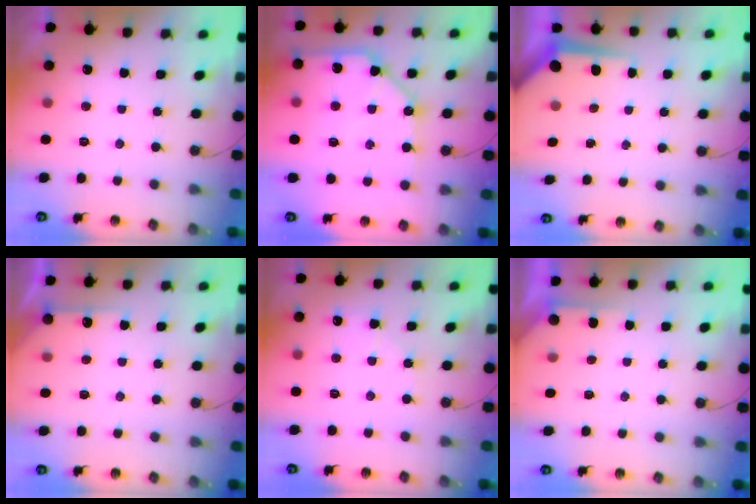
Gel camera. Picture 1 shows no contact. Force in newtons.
{"total": 13.7, "press": 13.6, "slide": 1.6}
{"total": 5.4, "press": 5.4, "slide": 0.1}
{"total": 5.4, "press": 5.4, "slide": 0.6}
{"total": 4.7, "press": 4.7, "slide": 0.6}
{"total": 2.5, "press": 2.5, "slide": 0.3}